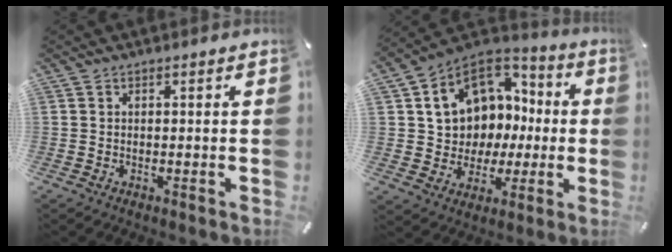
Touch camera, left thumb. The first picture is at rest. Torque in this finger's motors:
{"motor_torque": [1.63, 3.38, 1.42, 0.54, 0.19]}